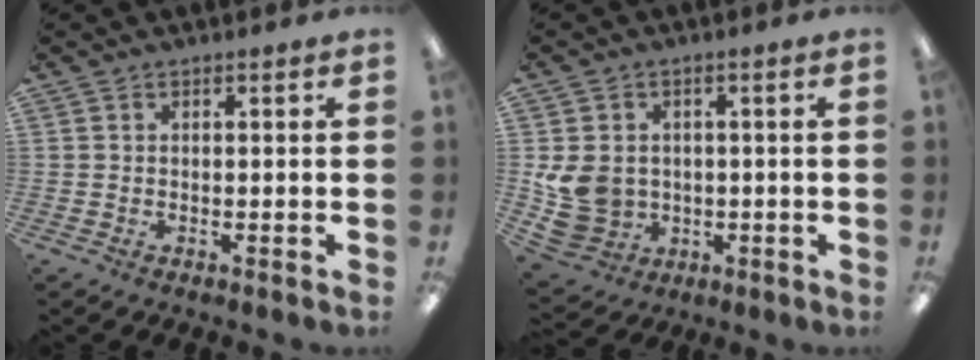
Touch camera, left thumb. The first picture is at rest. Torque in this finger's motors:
{"motor_torque": [-0.63, 1.25, 1.23, 0.37, 0.20]}